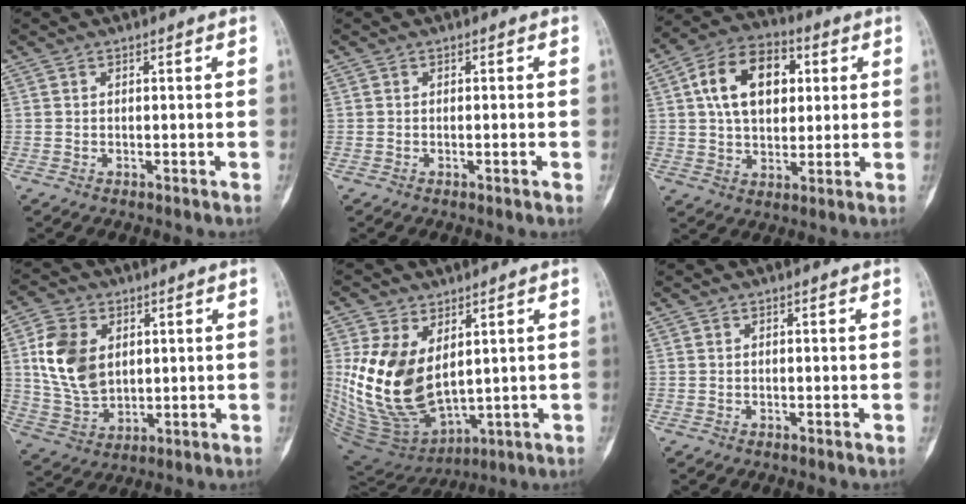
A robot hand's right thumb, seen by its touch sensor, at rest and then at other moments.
{"total": 0.8, "force": [-0.2, 0.1, 0.8], "torque": [-0.013, 0.001, -0.001]}
{"total": 15.1, "force": [3.9, 9.9, 10.8], "torque": [-0.153, 0.007, 0.060]}
{"total": 12.8, "force": [2.9, 9.0, 8.6], "torque": [-0.150, -0.009, 0.063]}
{"total": 17.2, "force": [3.1, 10.4, 13.3], "torque": [-0.248, -0.027, 0.085]}
{"total": 0.0}